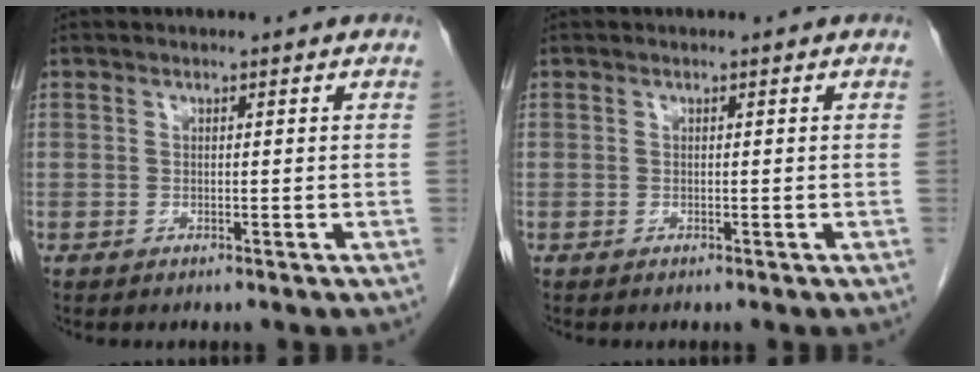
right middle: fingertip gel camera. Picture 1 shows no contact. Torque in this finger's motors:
{"motor_torque": [-0.20, -0.10, -0.03, -0.01]}